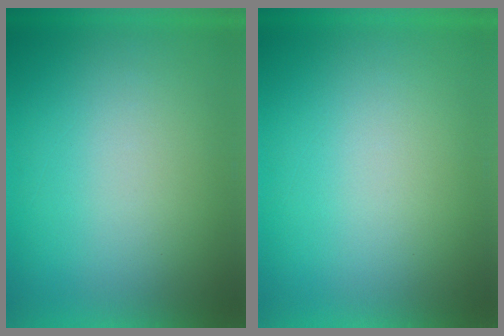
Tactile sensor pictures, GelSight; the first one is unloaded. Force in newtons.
{"total": 0.0}